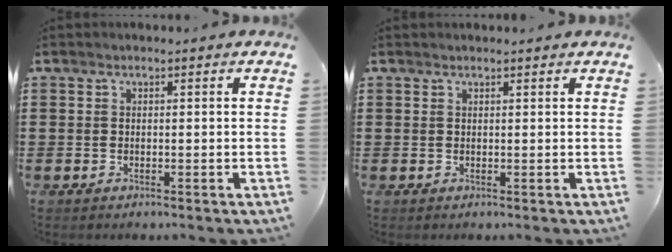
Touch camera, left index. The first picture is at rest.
{"total": 0.8, "force": [0.7, -0.1, 0.3], "torque": [-0.006, -0.001, 0.014]}